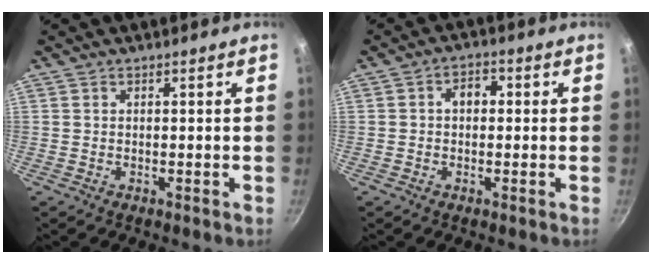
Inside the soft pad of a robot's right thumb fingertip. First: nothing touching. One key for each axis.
{"total": 3.6, "fx": 0.2, "fy": 2.7, "fz": 2.4, "tx": -0.019, "ty": 0.011, "tz": -0.003}